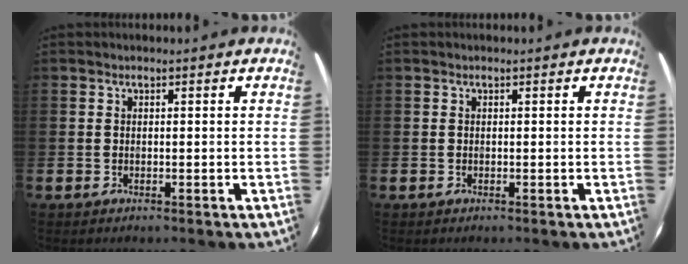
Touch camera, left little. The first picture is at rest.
{"total": 0.0}